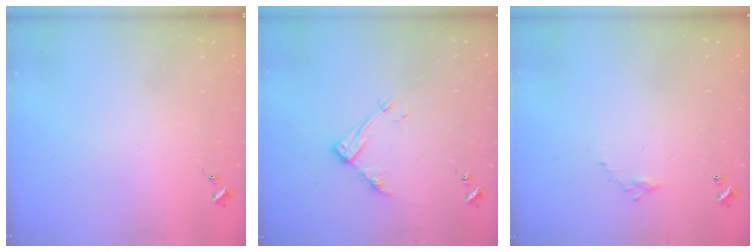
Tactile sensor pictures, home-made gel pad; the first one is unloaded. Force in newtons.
{"total": 11.0, "press": 11.0, "slide": 0.8}
{"total": 4.0, "press": 4.0, "slide": 0.2}